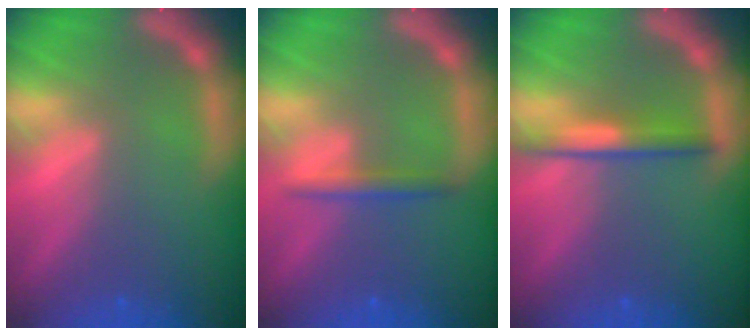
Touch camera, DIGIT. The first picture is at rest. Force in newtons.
{"total": 1.9}
{"total": 3.0}